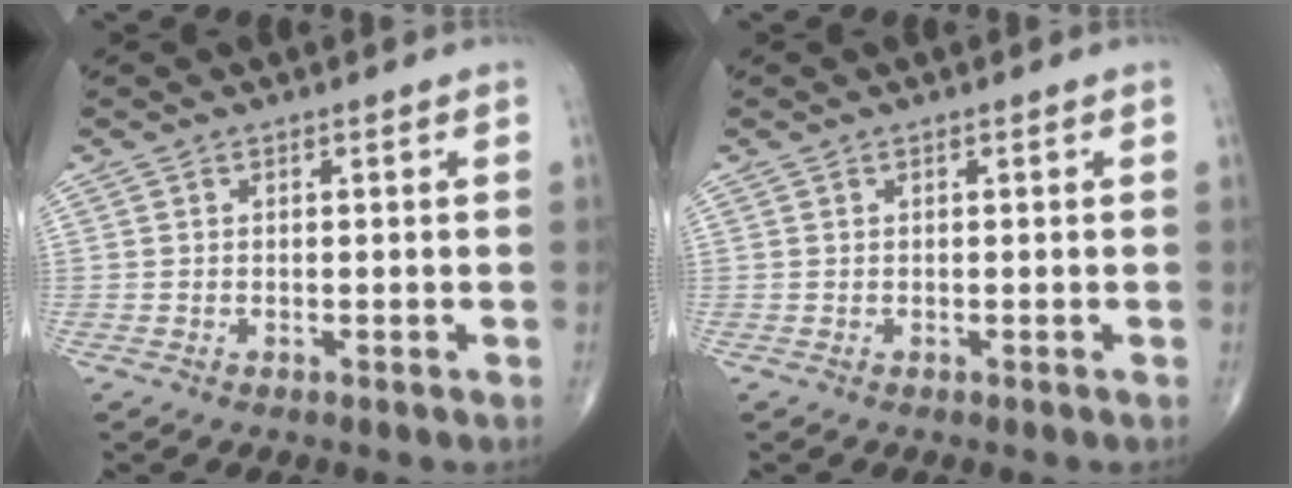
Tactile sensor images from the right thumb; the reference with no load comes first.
{"total": 0.0}